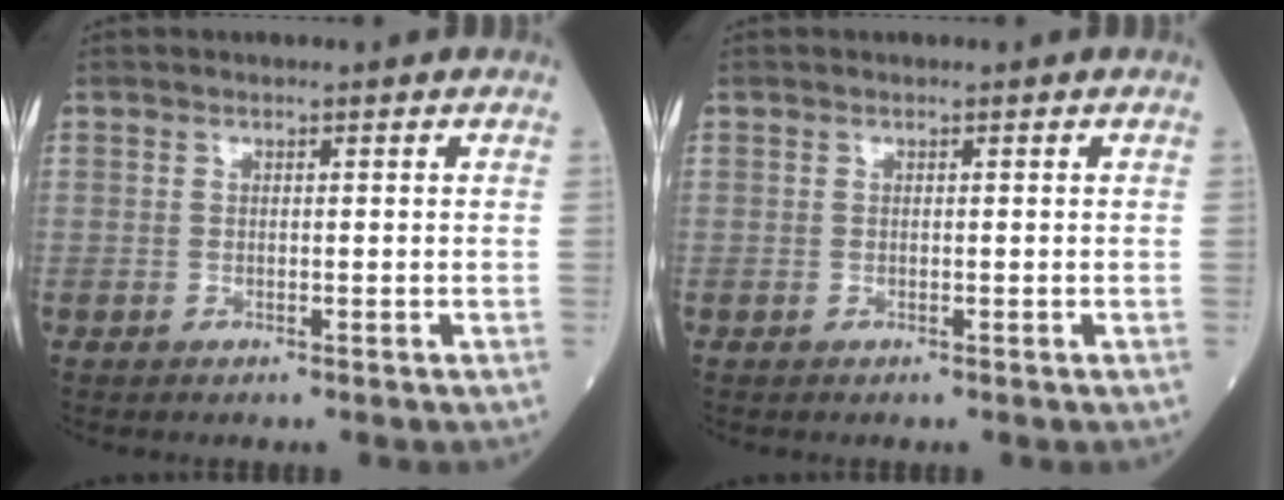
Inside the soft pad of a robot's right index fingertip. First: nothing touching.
{"total": 0.0}